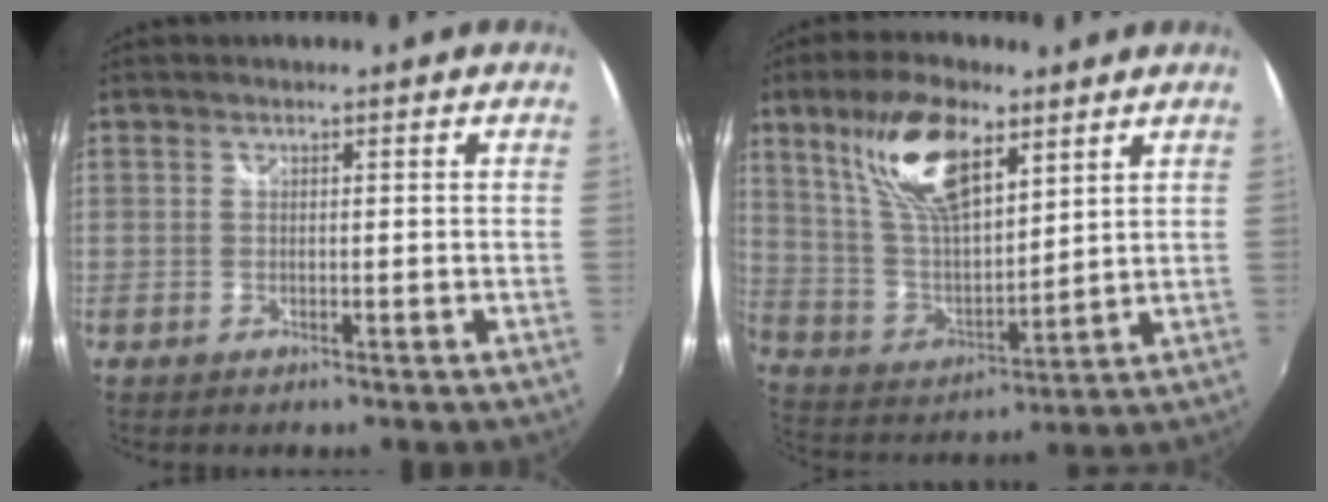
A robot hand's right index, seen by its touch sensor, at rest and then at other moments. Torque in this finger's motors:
{"motor_torque": [1.26, 0.88, 0.55, 0.16]}